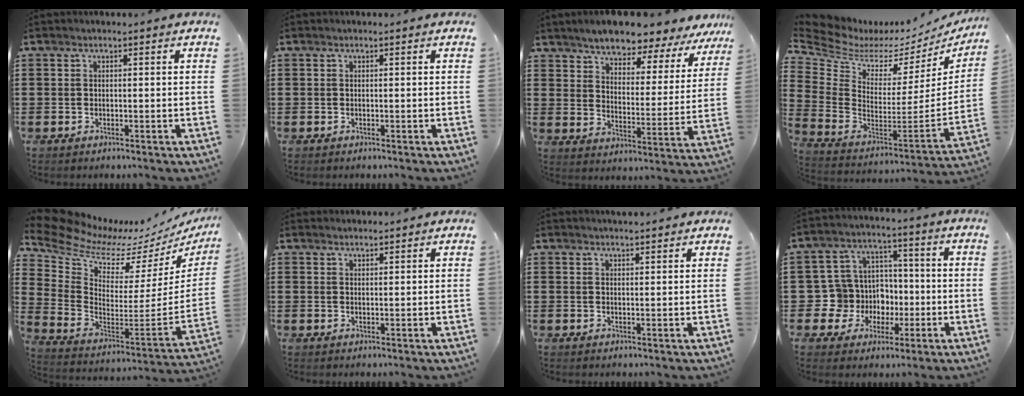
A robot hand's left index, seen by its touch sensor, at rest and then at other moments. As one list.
[{"total": 0.0}, {"total": 7.6, "force": [7.2, 0.9, 2.3], "torque": [-0.070, -0.042, 0.125]}, {"total": 4.8, "force": [3.3, 2.8, 1.9], "torque": [-0.074, -0.042, 0.056]}, {"total": 7.2, "force": [6.3, 2.7, 2.4], "torque": [-0.097, -0.066, 0.104]}, {"total": 1.4, "force": [1.4, 0.2, 0.0], "torque": [-0.002, 0.000, 0.027]}, {"total": 1.7, "force": [1.6, 0.1, 0.3], "torque": [-0.009, 0.003, 0.032]}, {"total": 9.3, "force": [-0.6, 8.9, 2.5], "torque": [-0.102, 0.001, -0.001]}]